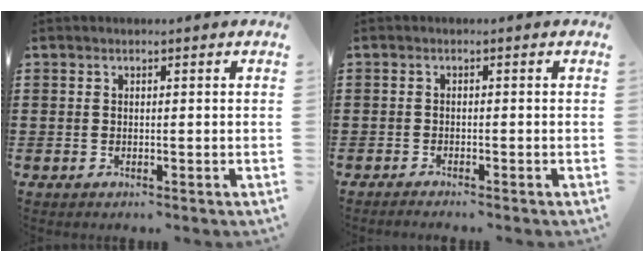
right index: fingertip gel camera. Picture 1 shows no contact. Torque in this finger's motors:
{"motor_torque": [0.97, 1.00, -0.34, -0.05]}